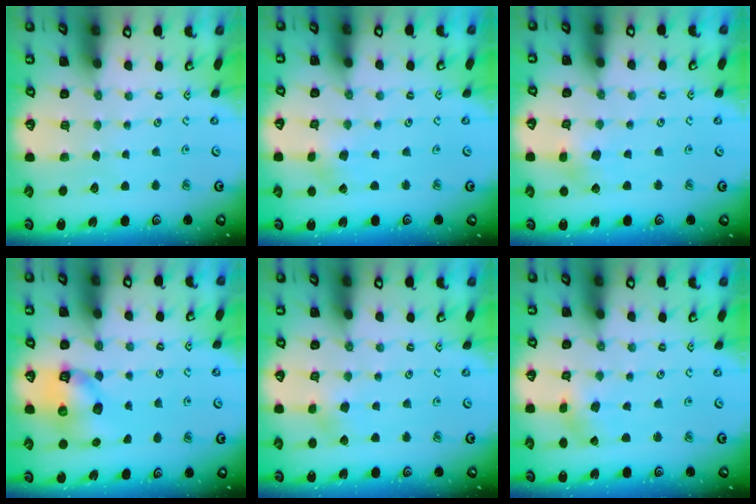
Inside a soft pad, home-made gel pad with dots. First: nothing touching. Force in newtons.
{"total": 1.7, "press": 1.7, "slide": 0.3}
{"total": 5.4, "press": 5.4, "slide": 0.6}
{"total": 9.8, "press": 9.7, "slide": 1.6}
{"total": 4.2, "press": 4.1, "slide": 0.5}
{"total": 1.8, "press": 1.8, "slide": 0.3}